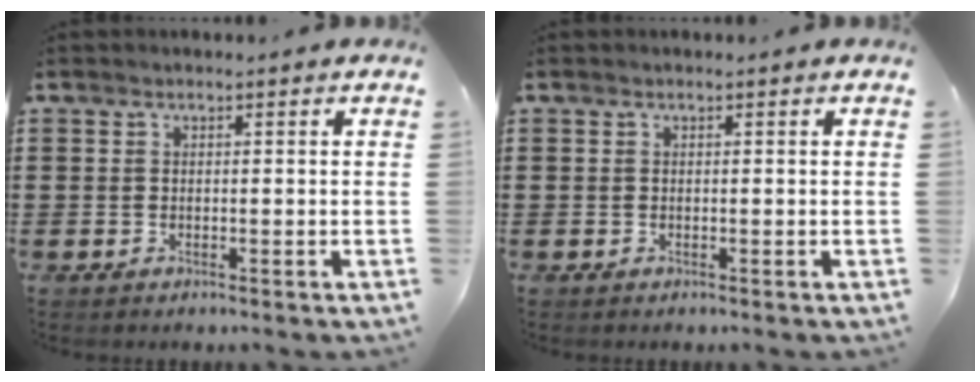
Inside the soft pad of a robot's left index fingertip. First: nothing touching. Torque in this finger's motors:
{"motor_torque": [-0.02, -0.01, 0.00, 0.00]}